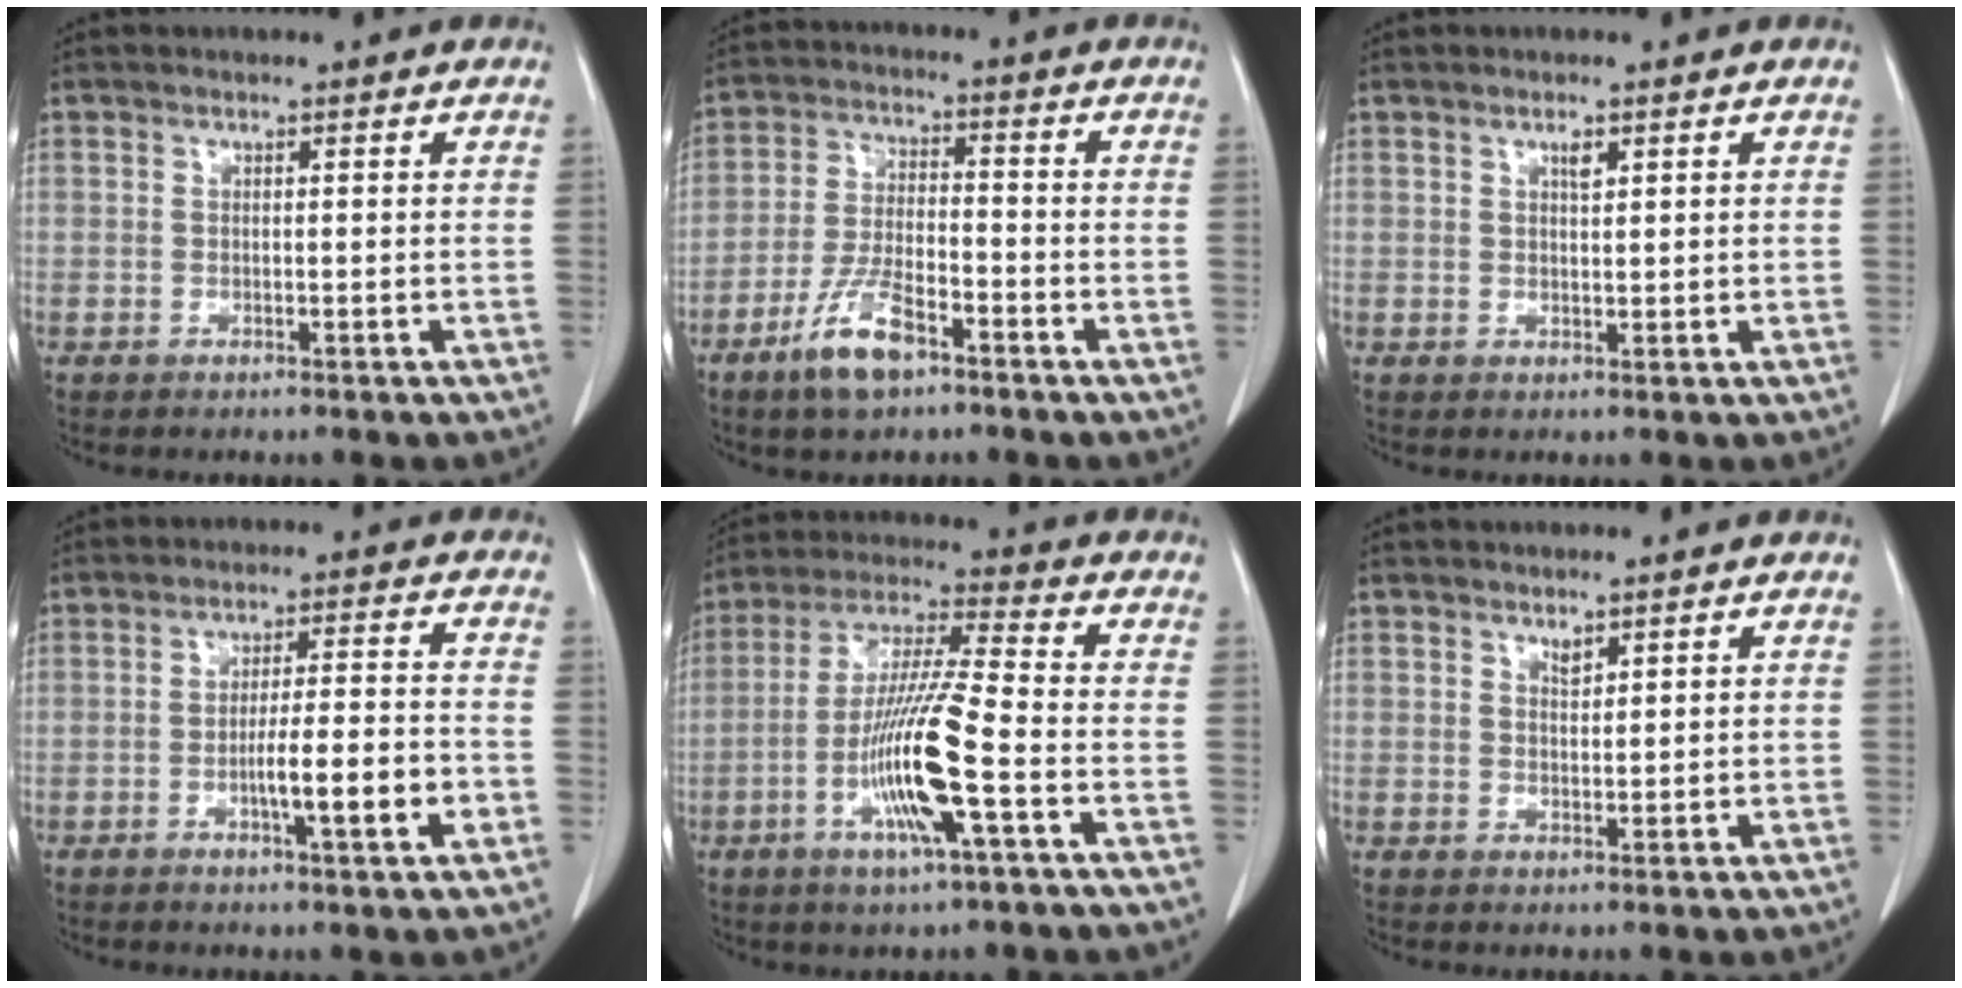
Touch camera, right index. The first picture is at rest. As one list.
[{"total": 8.2, "force": [-5.0, 2.3, 6.0], "torque": [-0.121, -0.007, -0.095]}, {"total": 1.5, "force": [0.9, 0.4, 1.1], "torque": [-0.016, -0.004, 0.014]}, {"total": 8.3, "force": [-2.7, 0.4, 7.8], "torque": [-0.121, 0.003, -0.043]}, {"total": 13.5, "force": [-4.2, 0.3, 12.8], "torque": [-0.255, -0.009, -0.084]}, {"total": 1.4, "force": [1.2, 0.4, 0.7], "torque": [-0.009, -0.005, 0.021]}]